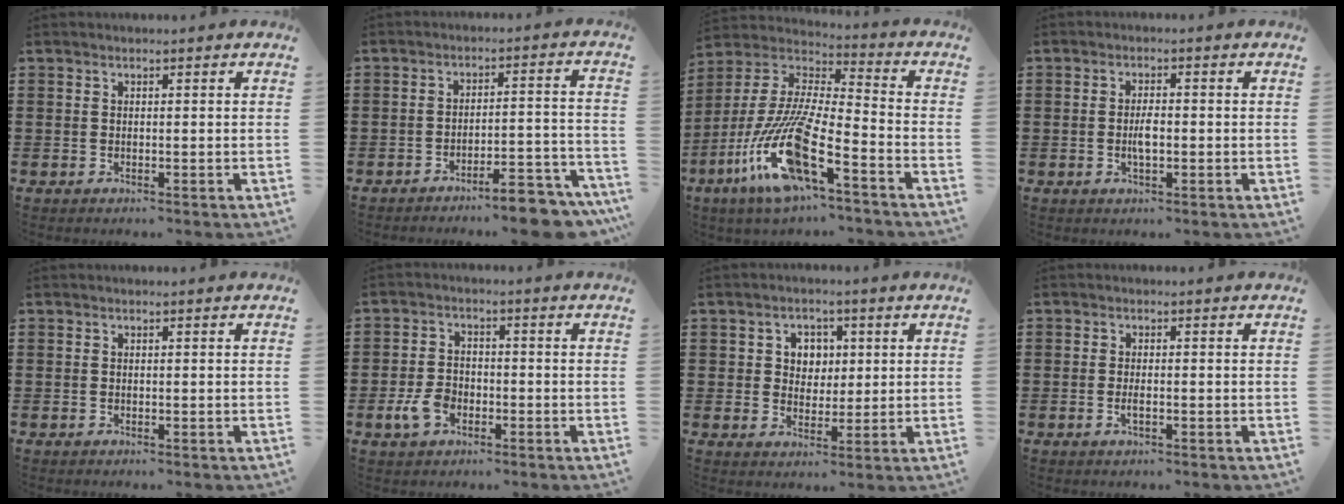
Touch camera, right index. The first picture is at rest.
{"total": 7.5, "force": [-6.8, 0.7, 3.2], "torque": [-0.040, 0.012, -0.124]}
{"total": 15.3, "force": [-9.7, 2.3, 11.6], "torque": [-0.245, -0.001, -0.182]}
{"total": 3.0, "force": [-0.4, 1.1, 2.8], "torque": [-0.058, -0.002, -0.010]}
{"total": 0.0}
{"total": 4.7, "force": [-1.9, 3.0, 3.1], "torque": [-0.082, -0.001, -0.040]}
{"total": 4.0, "force": [0.9, 3.6, 1.4], "torque": [-0.036, 0.011, 0.010]}
{"total": 1.4, "force": [-0.5, 0.4, 1.3], "torque": [-0.024, -0.002, -0.008]}